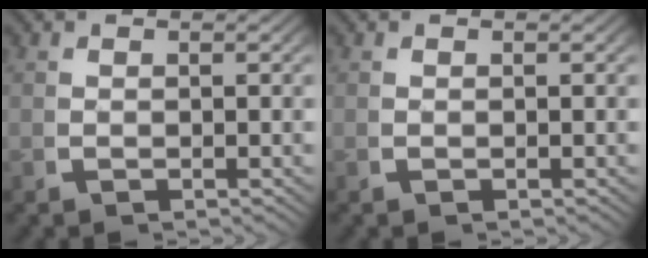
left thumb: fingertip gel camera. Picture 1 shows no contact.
{"total": 0.0}